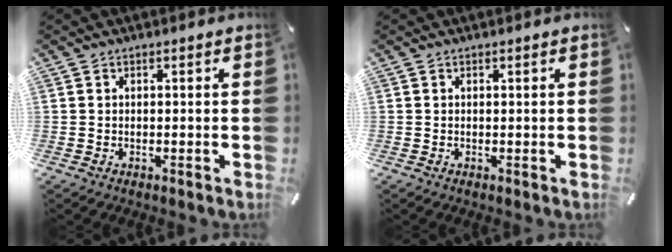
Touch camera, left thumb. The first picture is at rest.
{"total": 0.0}